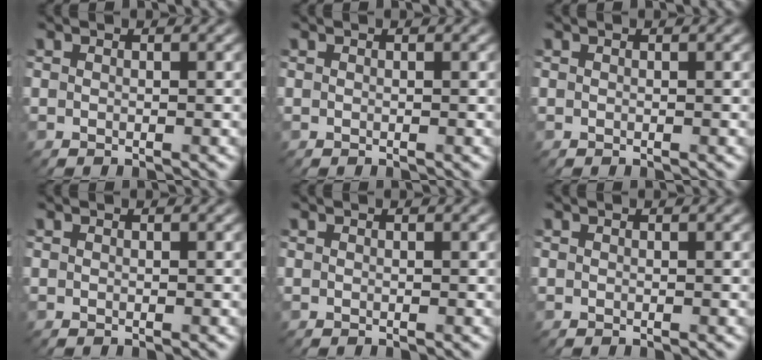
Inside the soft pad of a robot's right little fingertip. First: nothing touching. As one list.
[{"total": 0.0}, {"total": 0.0}, {"total": 0.0}, {"total": 0.0}, {"total": 0.0}]